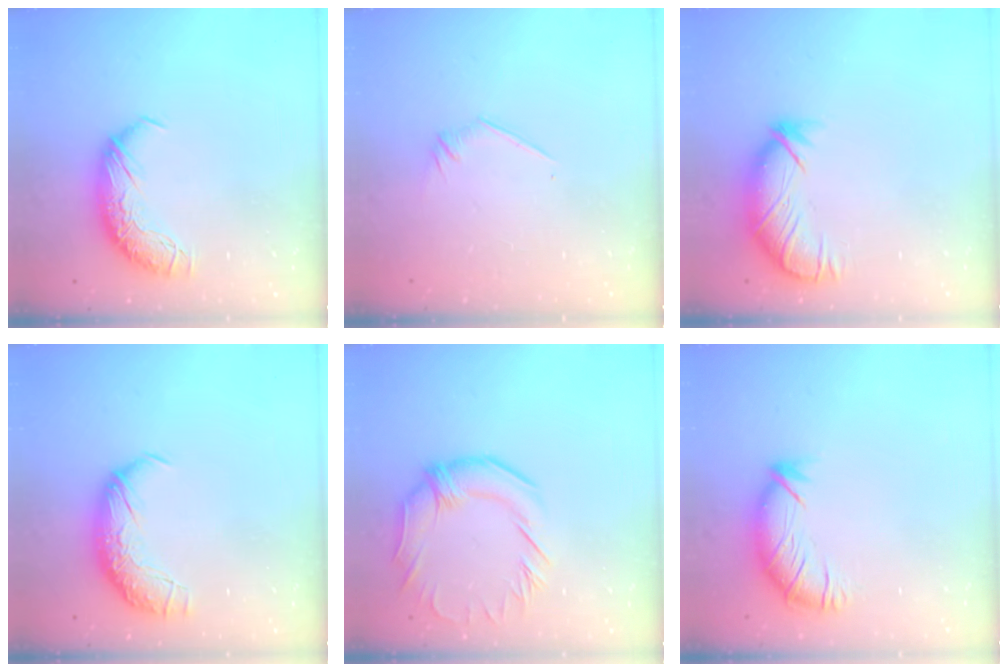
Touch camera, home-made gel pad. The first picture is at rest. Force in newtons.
{"total": 5.6, "press": 5.4, "slide": 1.5}
{"total": 3.3, "press": 2.6, "slide": 2.1}
{"total": 2.3, "press": 0.9, "slide": 2.1}
{"total": 2.6, "press": 2.2, "slide": 1.4}
{"total": 2.8, "press": 2.0, "slide": 2.1}